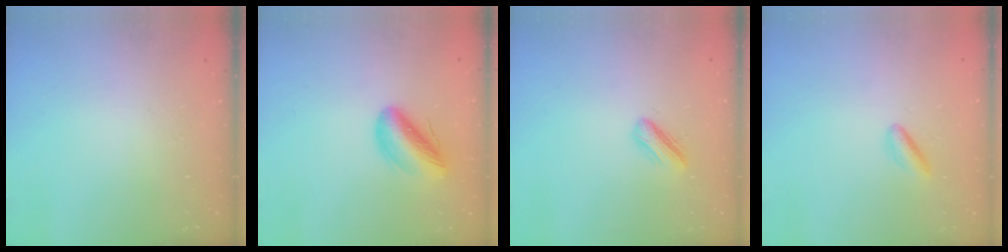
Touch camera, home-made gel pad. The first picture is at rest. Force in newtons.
{"total": 10.5, "press": 10.3, "slide": 1.9}
{"total": 3.7, "press": 3.7, "slide": 0.2}
{"total": 2.9, "press": 2.8, "slide": 0.6}